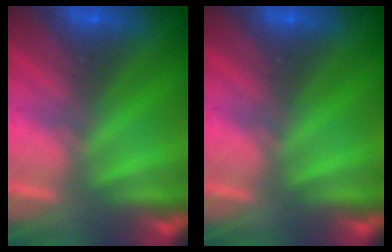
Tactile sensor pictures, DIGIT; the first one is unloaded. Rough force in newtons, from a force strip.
{"total": 0.0}